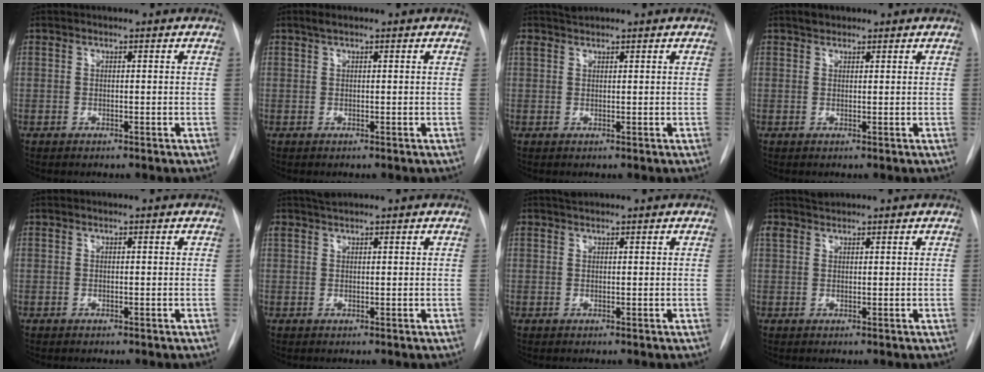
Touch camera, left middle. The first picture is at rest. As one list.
[{"total": 1.1, "force": [0.7, 0.2, 0.7], "torque": [-0.020, 0.009, 0.015]}, {"total": 1.2, "force": [1.2, 0.0, -0.1], "torque": [-0.008, 0.010, 0.029]}, {"total": 1.4, "force": [1.1, 0.8, 0.4], "torque": [-0.010, 0.004, 0.017]}, {"total": 0.0}, {"total": 1.5, "force": [1.5, 0.1, 0.3], "torque": [-0.012, 0.012, 0.032]}, {"total": 1.1, "force": [1.1, 0.3, 0.1], "torque": [-0.011, 0.013, 0.022]}, {"total": 1.4, "force": [1.3, 0.3, -0.2], "torque": [-0.005, 0.010, 0.028]}]